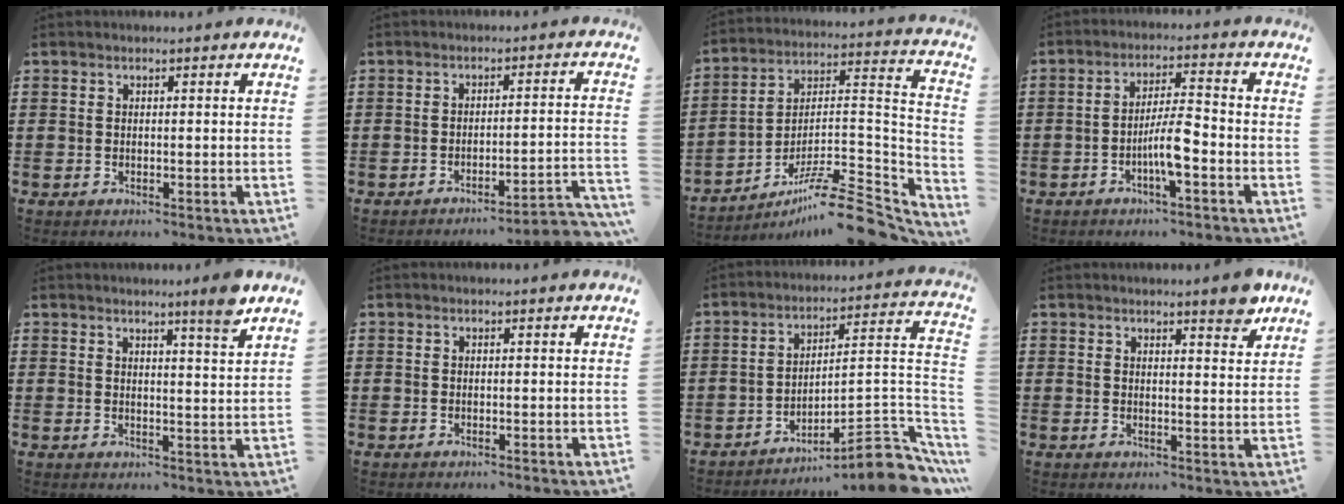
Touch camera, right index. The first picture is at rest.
{"total": 3.7, "force": [-3.3, -0.3, 1.8], "torque": [-0.034, -0.013, -0.069]}
{"total": 12.3, "force": [-9.7, 2.2, 7.2], "torque": [-0.107, 0.028, -0.182]}
{"total": 6.1, "force": [-2.4, 1.1, 5.5], "torque": [-0.107, 0.000, -0.048]}
{"total": 4.4, "force": [3.5, -0.7, 2.7], "torque": [-0.045, -0.012, 0.056]}
{"total": 0.0}
{"total": 9.1, "force": [-6.8, 1.7, 5.9], "torque": [-0.077, 0.004, -0.130]}
{"total": 3.8, "force": [3.2, 0.6, 1.9], "torque": [-0.020, -0.010, 0.053]}